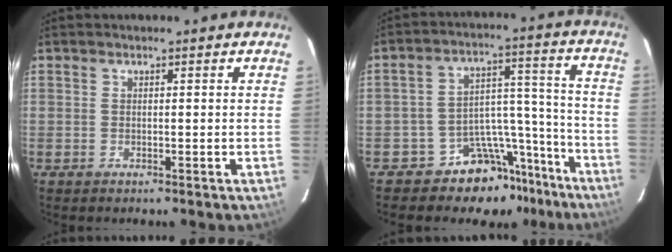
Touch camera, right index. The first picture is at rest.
{"total": 13.5, "force": [-11.4, 6.8, 2.0], "torque": [-0.015, 0.075, -0.167]}